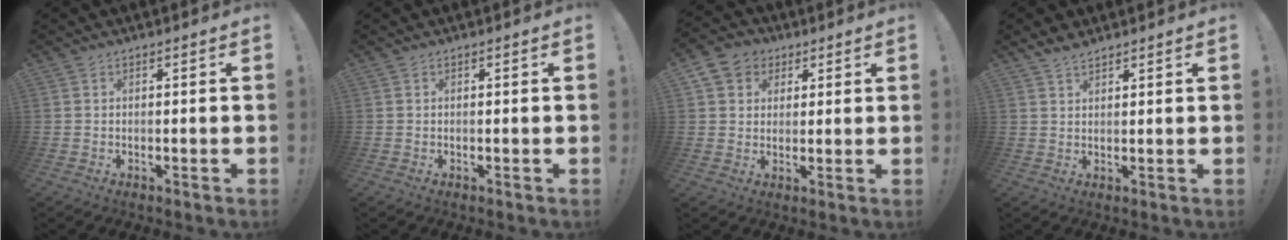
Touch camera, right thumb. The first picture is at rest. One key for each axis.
{"total": 0.0}
{"total": 7.5, "fx": 2.8, "fy": 6.6, "fz": 2.2, "tx": -0.030, "ty": -0.008, "tz": 0.060}
{"total": 3.2, "fx": 2.8, "fy": 1.1, "fz": 1.3, "tx": -0.027, "ty": -0.014, "tz": 0.052}